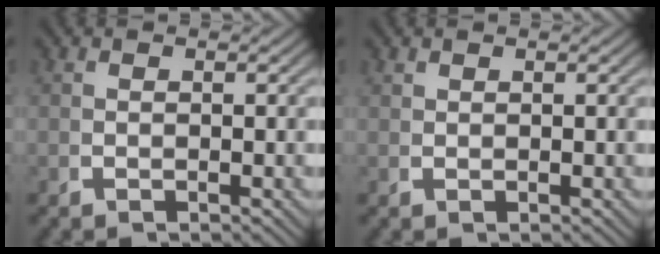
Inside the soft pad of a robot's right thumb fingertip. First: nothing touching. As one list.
[{"total": 0.8, "force": [0.8, -0.2, -0.1], "torque": [0.004, 0.002, 0.019]}]